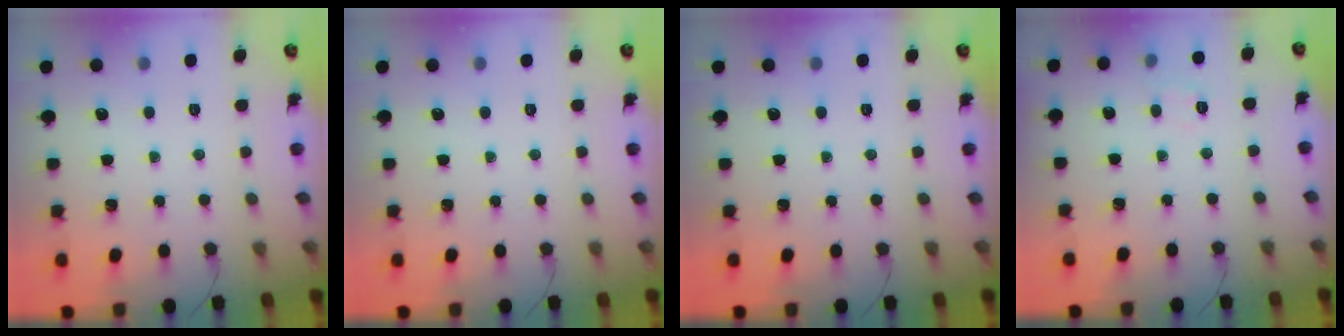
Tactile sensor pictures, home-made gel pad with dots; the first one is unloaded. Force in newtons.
{"total": 0.0}
{"total": 0.0}
{"total": 5.3, "press": 5.2, "slide": 1.1}